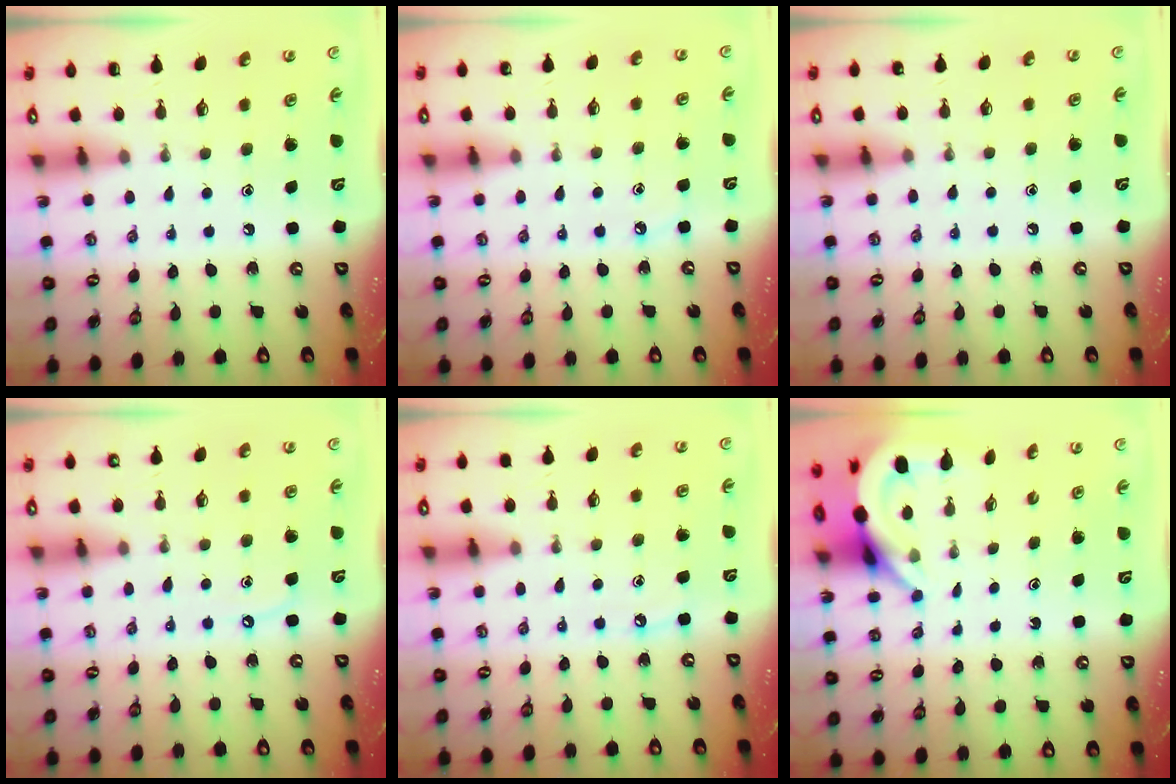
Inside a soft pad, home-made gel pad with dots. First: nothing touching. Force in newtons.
{"total": 2.7, "press": 2.7, "slide": 0.4}
{"total": 4.8, "press": 4.8, "slide": 0.6}
{"total": 4.6, "press": 4.6, "slide": 0.6}
{"total": 4.0, "press": 4.0, "slide": 0.5}
{"total": 5.2, "press": 5.1, "slide": 0.5}